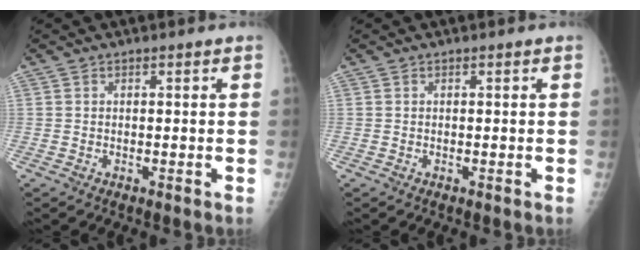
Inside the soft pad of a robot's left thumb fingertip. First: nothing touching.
{"total": 0.0}